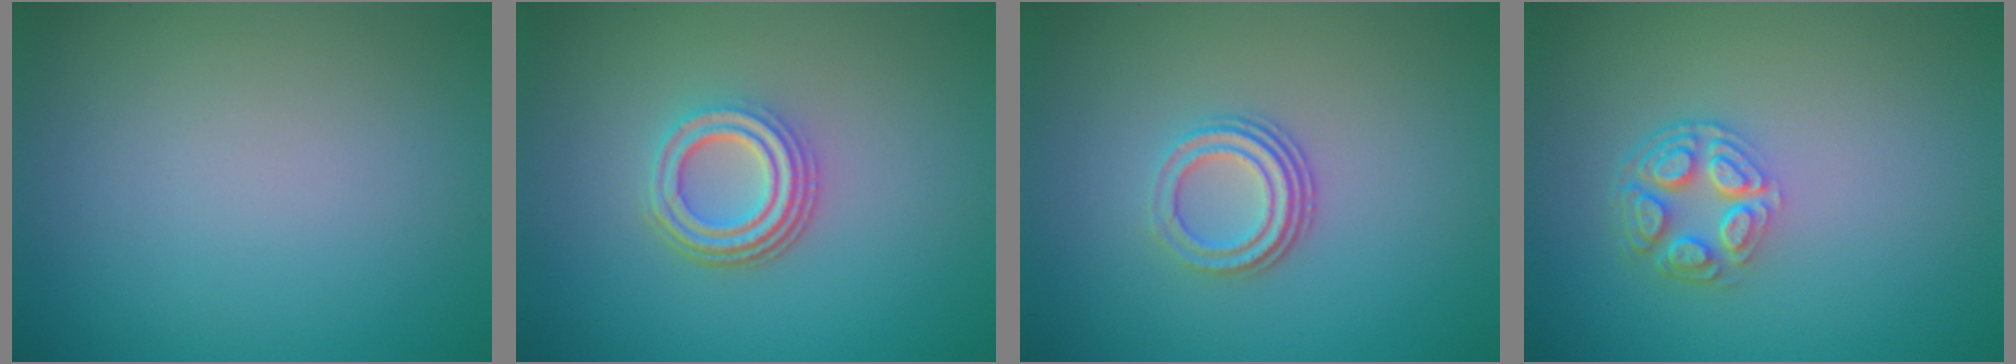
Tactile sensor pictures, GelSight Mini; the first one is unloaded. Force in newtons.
{"total": 4.2, "press": 3.1, "slide": 2.7}
{"total": 3.0, "press": 2.1, "slide": 2.1}
{"total": 3.9, "press": 2.9, "slide": 2.5}